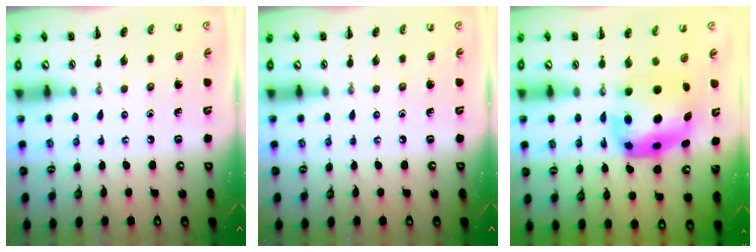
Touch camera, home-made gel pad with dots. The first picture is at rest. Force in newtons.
{"total": 0.0}
{"total": 6.7, "press": 6.5, "slide": 1.5}